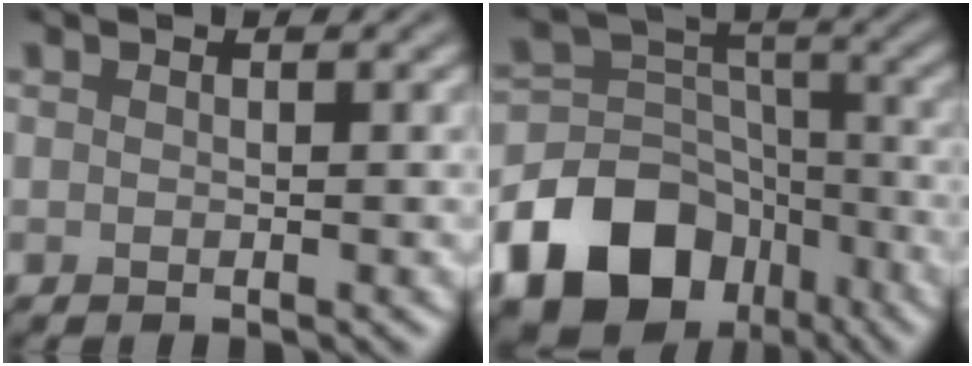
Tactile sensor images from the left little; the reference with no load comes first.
{"total": 16.4, "force": [-9.5, 11.9, 6.1], "torque": [-0.136, -0.037, -0.165]}